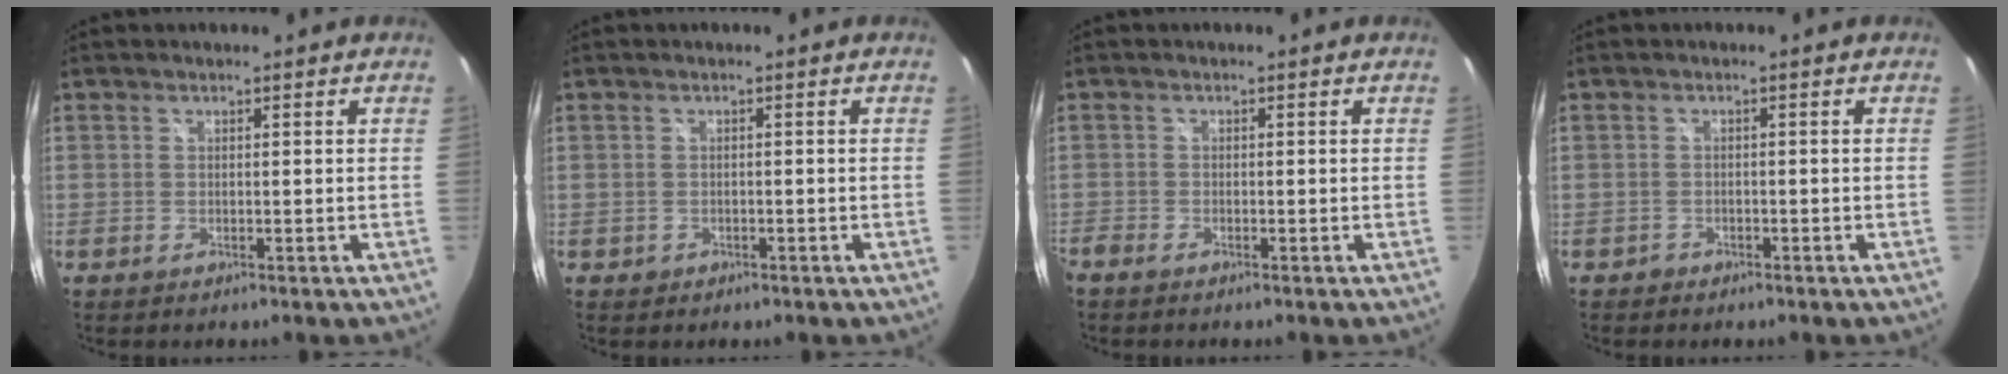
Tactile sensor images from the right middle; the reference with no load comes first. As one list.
[{"total": 1.2, "force": [-0.5, 1.0, 0.4], "torque": [-0.008, 0.000, -0.003]}, {"total": 1.4, "force": [-1.3, 0.4, 0.4], "torque": [-0.012, -0.006, -0.028]}, {"total": 1.2, "force": [-0.9, 0.8, 0.1], "torque": [-0.006, 0.003, -0.012]}]